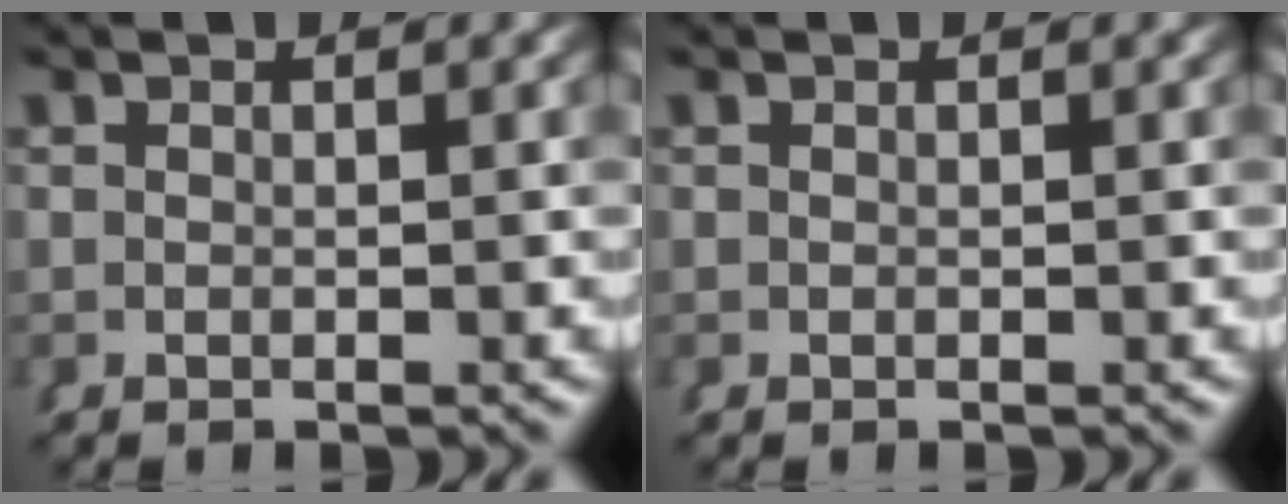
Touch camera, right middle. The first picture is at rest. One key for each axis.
{"total": 0.0}